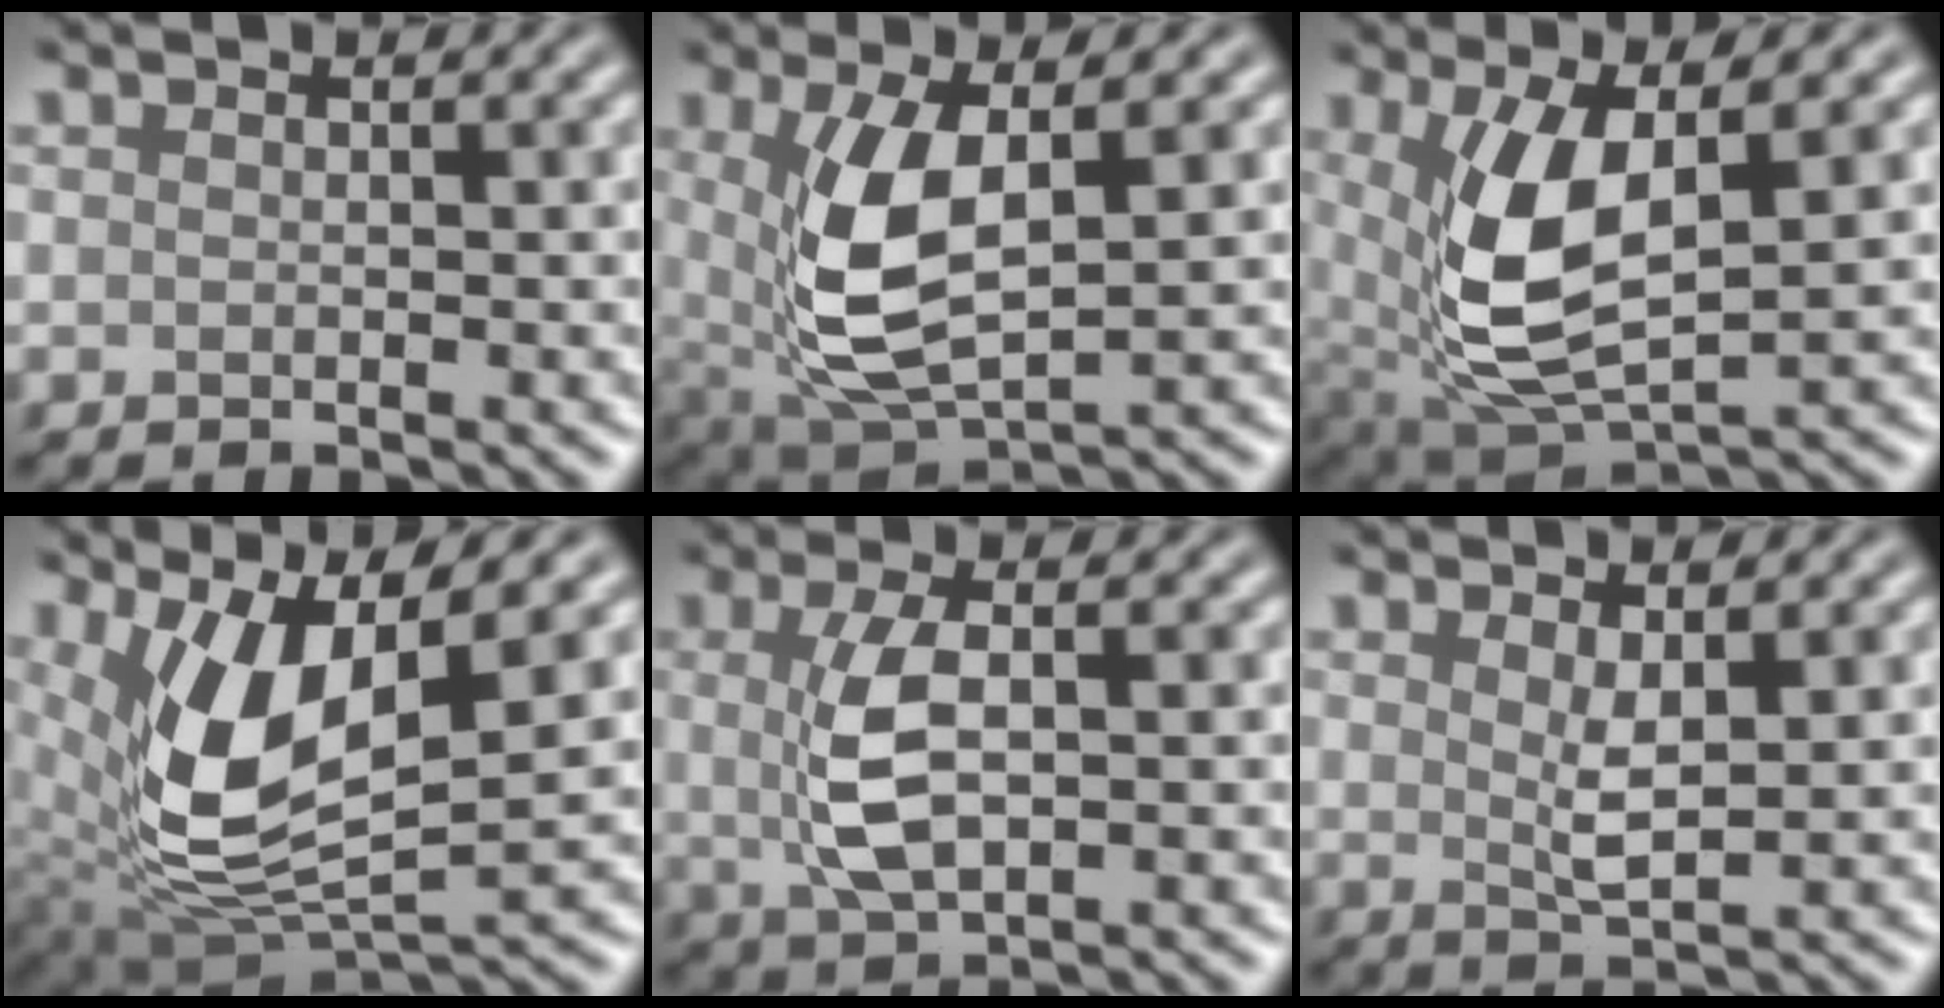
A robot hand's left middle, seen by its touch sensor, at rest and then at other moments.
{"total": 7.3, "force": [0.9, 3.2, 6.5], "torque": [-0.152, -0.015, 0.024]}
{"total": 8.3, "force": [1.2, 3.8, 7.2], "torque": [-0.170, -0.016, 0.031]}
{"total": 9.3, "force": [2.9, 3.8, 8.0], "torque": [-0.171, -0.013, 0.059]}
{"total": 4.0, "force": [0.2, 1.4, 3.8], "torque": [-0.088, -0.002, 0.010]}
{"total": 2.0, "force": [0.7, 0.3, 1.9], "torque": [-0.040, -0.010, 0.018]}